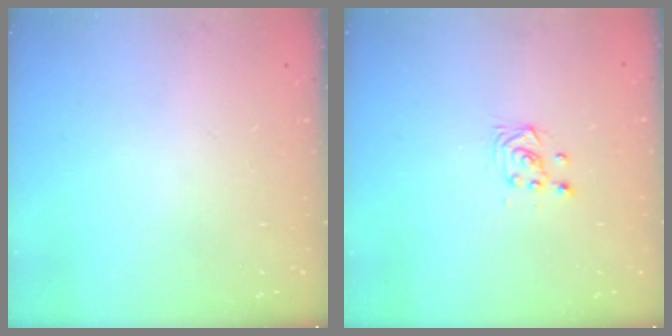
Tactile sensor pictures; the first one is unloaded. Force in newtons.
{"total": 3.5, "press": 3.4, "slide": 0.8}